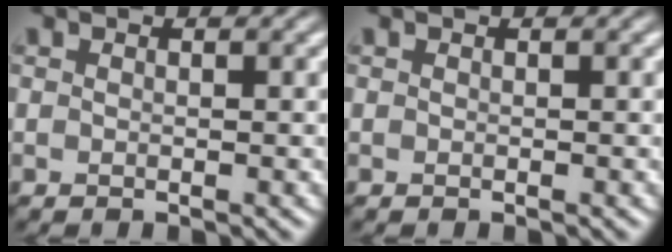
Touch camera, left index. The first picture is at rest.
{"total": 0.0}